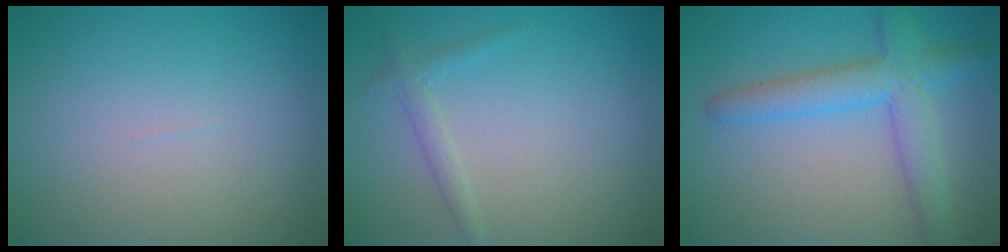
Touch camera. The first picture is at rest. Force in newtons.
{"total": 1.4, "press": 1.4, "slide": 0.0}
{"total": 4.9, "press": 4.9, "slide": 0.3}